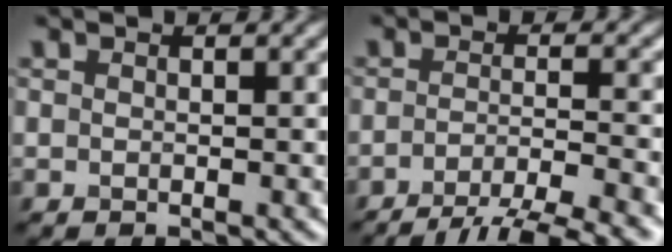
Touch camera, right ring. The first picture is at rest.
{"total": 6.6, "force": [-4.6, 1.3, 4.5], "torque": [-0.066, 0.003, -0.073]}